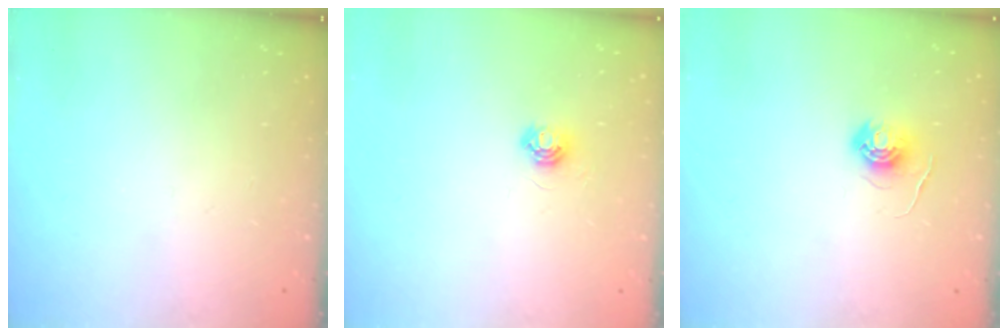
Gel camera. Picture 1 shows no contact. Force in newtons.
{"total": 5.0, "press": 4.9, "slide": 0.4}
{"total": 5.8, "press": 5.8, "slide": 0.3}